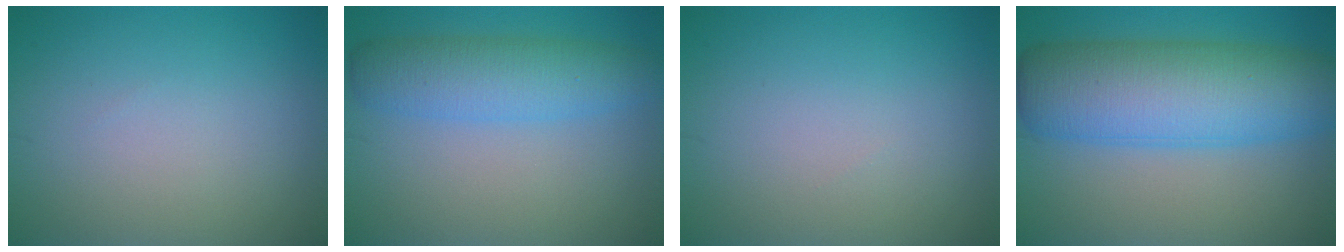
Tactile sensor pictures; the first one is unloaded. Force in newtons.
{"total": 5.1, "press": 5.1, "slide": 0.1}
{"total": 0.0}
{"total": 10.8, "press": 10.8, "slide": 0.2}